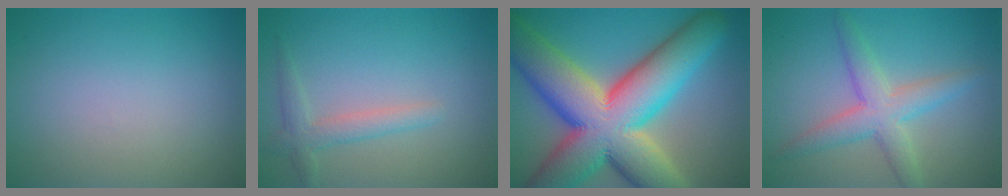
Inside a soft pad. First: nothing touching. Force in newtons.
{"total": 2.3, "press": 2.3, "slide": 0.2}
{"total": 18.1, "press": 18.1, "slide": 0.9}
{"total": 4.4, "press": 4.4, "slide": 0.2}